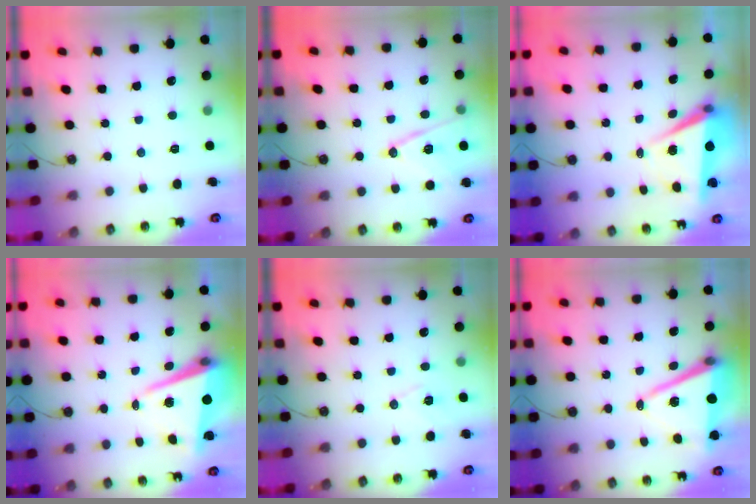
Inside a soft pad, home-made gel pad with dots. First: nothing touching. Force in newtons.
{"total": 13.4, "press": 13.0, "slide": 3.5}
{"total": 6.0, "press": 4.1, "slide": 4.3}
{"total": 8.9, "press": 8.8, "slide": 0.7}
{"total": 7.1, "press": 6.0, "slide": 3.7}
{"total": 12.6, "press": 12.0, "slide": 3.8}